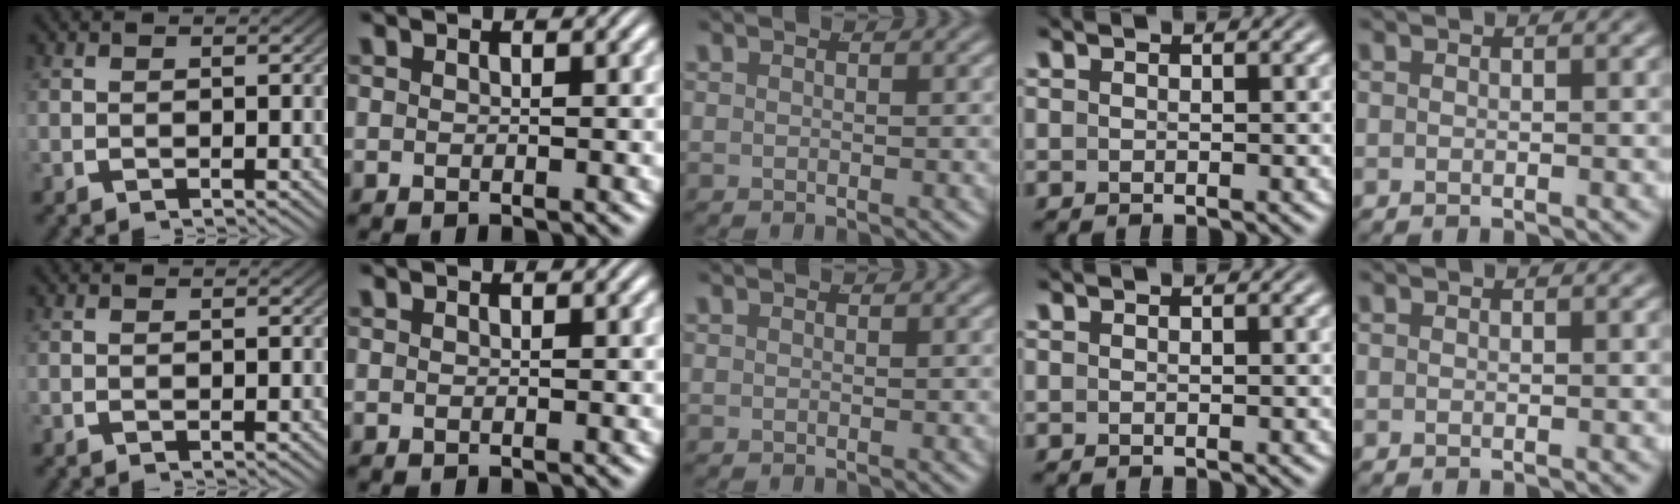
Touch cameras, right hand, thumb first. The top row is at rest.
{}